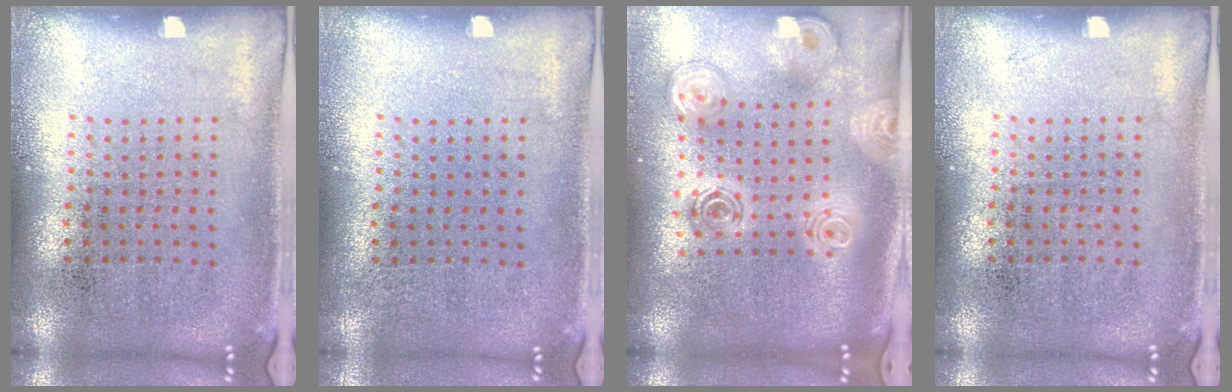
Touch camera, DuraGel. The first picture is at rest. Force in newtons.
{"total": 0.0}
{"total": 2.6, "press": 1.9, "slide": 1.8}
{"total": 0.0}